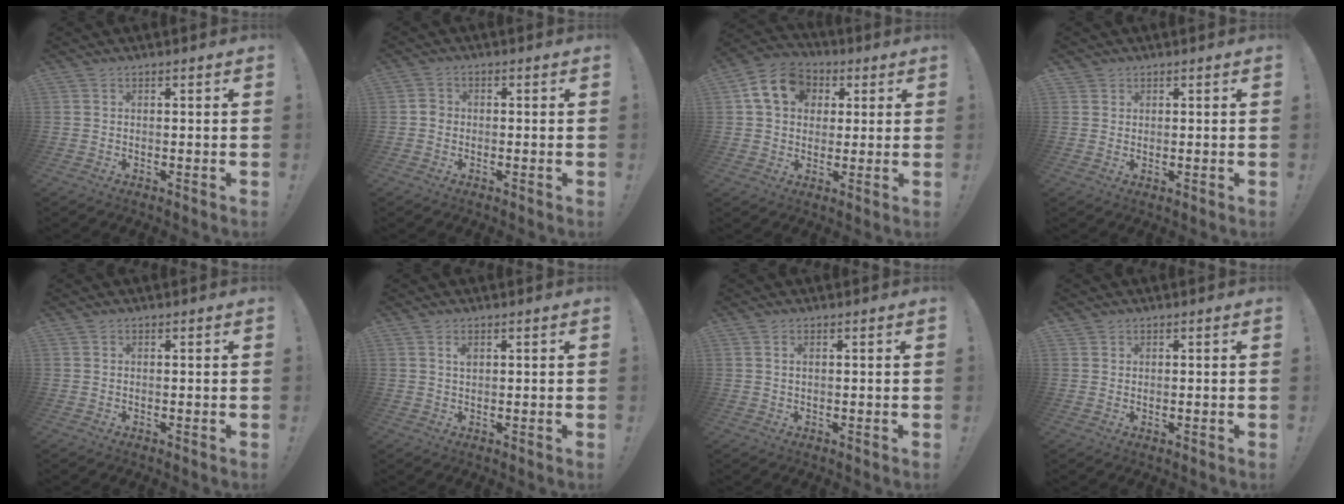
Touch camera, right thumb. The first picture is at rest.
{"total": 2.4, "force": [-1.0, 1.8, 1.2], "torque": [-0.025, 0.013, -0.017]}
{"total": 13.8, "force": [4.7, 10.9, 7.1], "torque": [-0.105, -0.003, 0.094]}
{"total": 1.6, "force": [1.3, 0.9, 0.1], "torque": [0.005, -0.008, 0.024]}
{"total": 0.0}
{"total": 1.8, "force": [0.9, 0.9, 1.2], "torque": [-0.012, -0.005, 0.012]}
{"total": 1.0, "force": [0.4, 0.4, 0.8], "torque": [-0.017, 0.001, 0.007]}
{"total": 1.1, "force": [0.9, 0.6, 0.0], "torque": [0.007, -0.004, 0.016]}